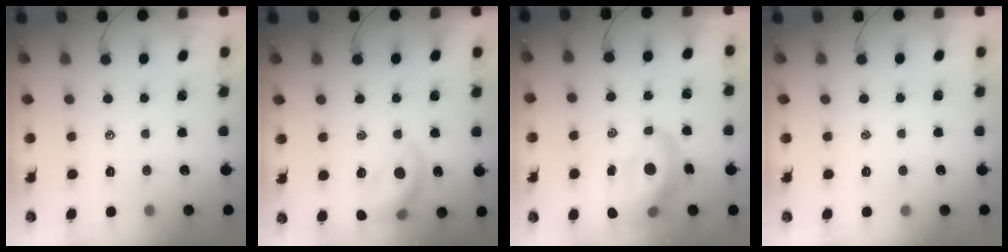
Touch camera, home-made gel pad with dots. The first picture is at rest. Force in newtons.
{"total": 13.6, "press": 13.5, "slide": 1.9}
{"total": 13.4, "press": 12.8, "slide": 3.9}
{"total": 0.0}